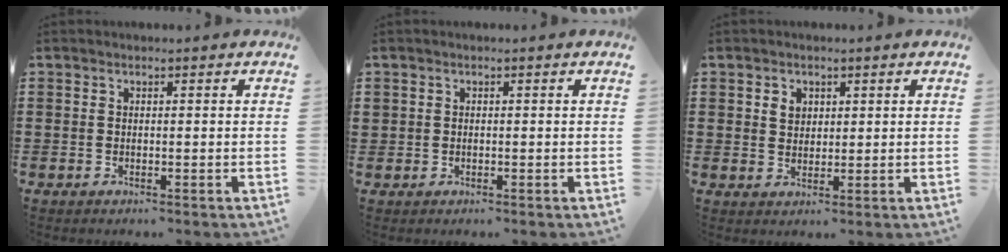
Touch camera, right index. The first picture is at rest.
{"total": 0.7, "force": [0.2, 0.6, 0.1], "torque": [-0.003, 0.004, 0.003]}
{"total": 2.2, "force": [1.0, 1.8, 0.8], "torque": [-0.023, 0.007, 0.018]}